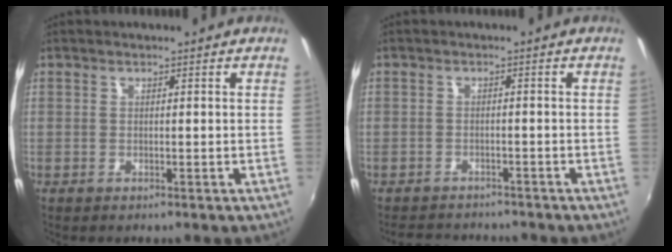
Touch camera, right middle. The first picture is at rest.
{"total": 5.8, "force": [-5.1, 2.4, 1.2], "torque": [-0.038, 0.011, -0.077]}